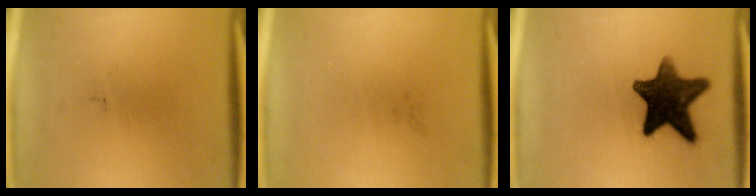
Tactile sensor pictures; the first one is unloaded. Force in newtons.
{"total": 0.0}
{"total": 13.4}